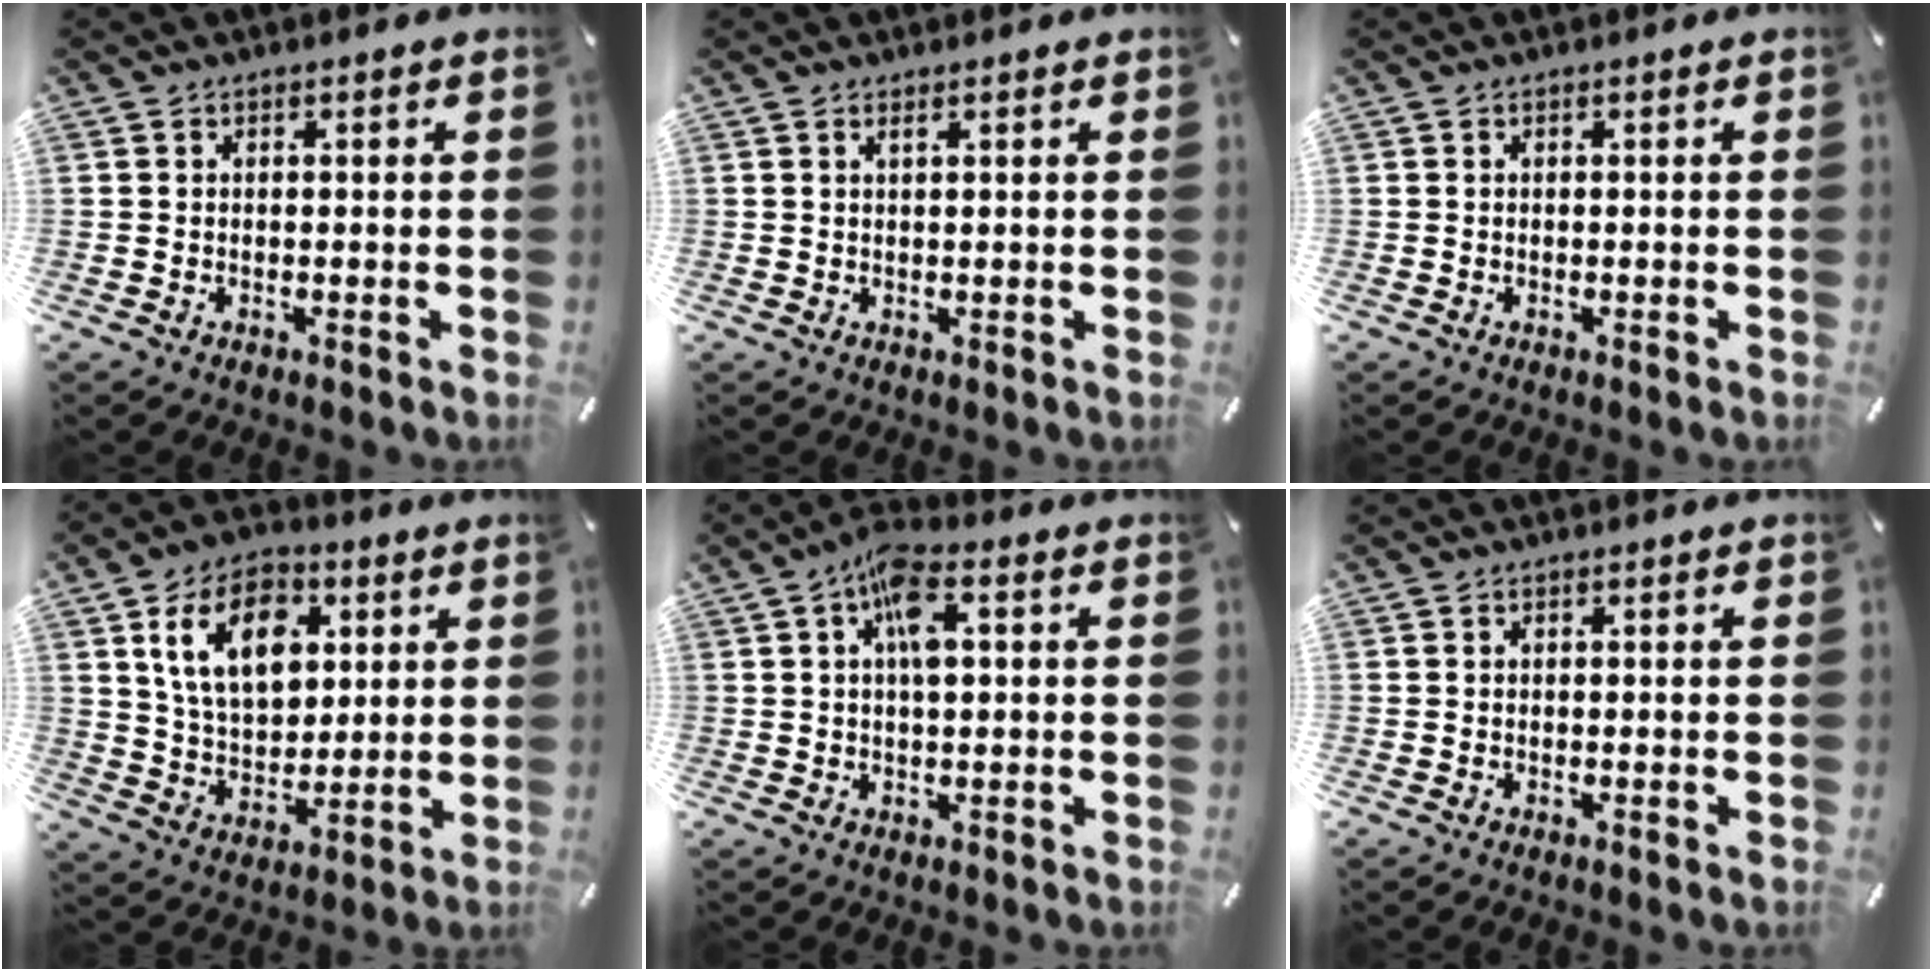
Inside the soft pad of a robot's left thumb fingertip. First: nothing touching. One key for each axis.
{"total": 1.0, "fx": 0.6, "fy": 0.2, "fz": 0.8, "tx": -0.017, "ty": 0.000, "tz": 0.010}
{"total": 0.0}
{"total": 14.6, "fx": 5.4, "fy": 10.1, "fz": 9.1, "tx": -0.157, "ty": -0.001, "tz": 0.095}
{"total": 8.1, "fx": 2.1, "fy": 3.4, "fz": 7.1, "tx": -0.131, "ty": 0.010, "tz": 0.035}
{"total": 0.0}